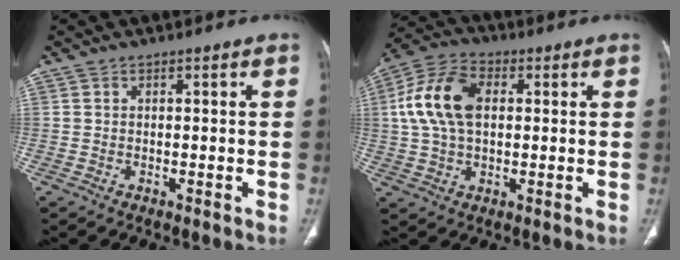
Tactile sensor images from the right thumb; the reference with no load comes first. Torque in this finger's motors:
{"motor_torque": [0.15, 0.53, 0.92, -0.25, 0.17]}